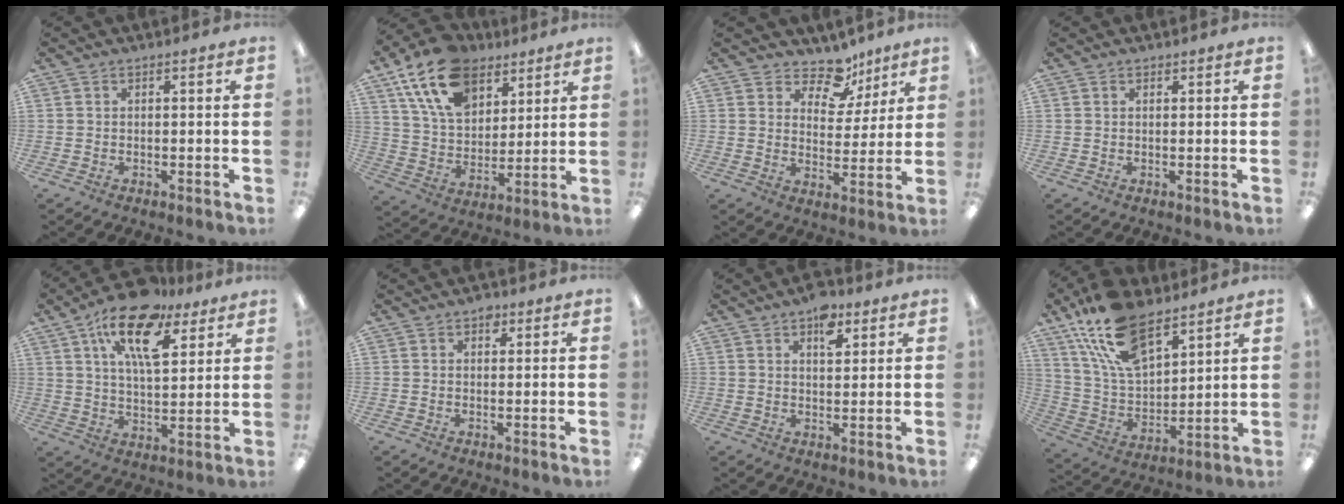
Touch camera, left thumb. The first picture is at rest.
{"total": 18.4, "force": [11.3, 11.0, 9.6], "torque": [-0.178, -0.039, 0.208]}
{"total": 9.9, "force": [7.4, 5.6, 3.4], "torque": [-0.051, -0.051, 0.135]}
{"total": 0.5, "force": [0.5, 0.3, 0.1], "torque": [-0.001, 0.002, 0.008]}
{"total": 17.2, "force": [10.2, 7.7, 11.5], "torque": [-0.192, -0.034, 0.175]}
{"total": 2.4, "force": [1.3, 1.6, 1.2], "torque": [-0.002, -0.004, 0.017]}
{"total": 6.7, "force": [4.0, 3.6, 3.9], "torque": [-0.039, -0.016, 0.064]}
{"total": 19.4, "force": [12.6, 9.5, 11.3], "torque": [-0.237, -0.058, 0.228]}